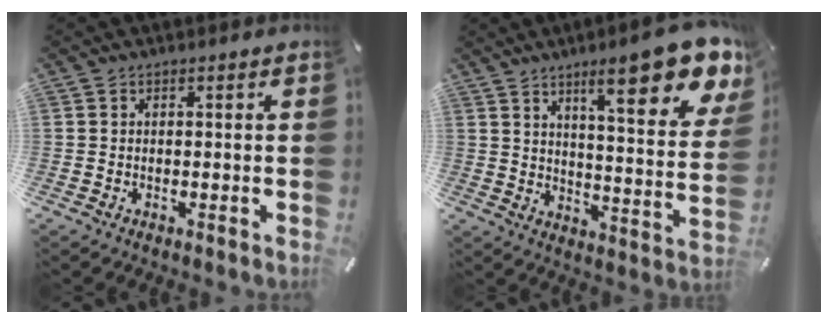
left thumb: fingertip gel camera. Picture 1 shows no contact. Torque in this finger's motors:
{"motor_torque": [3.30, 1.71, 0.81, -0.08, 0.43]}